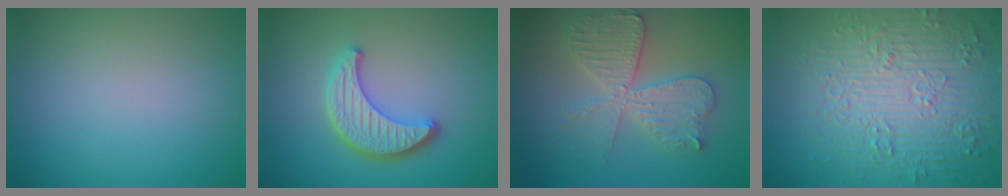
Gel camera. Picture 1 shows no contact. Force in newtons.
{"total": 4.6, "press": 3.9, "slide": 2.5}
{"total": 5.7, "press": 5.6, "slide": 0.9}
{"total": 9.2, "press": 6.8, "slide": 6.2}